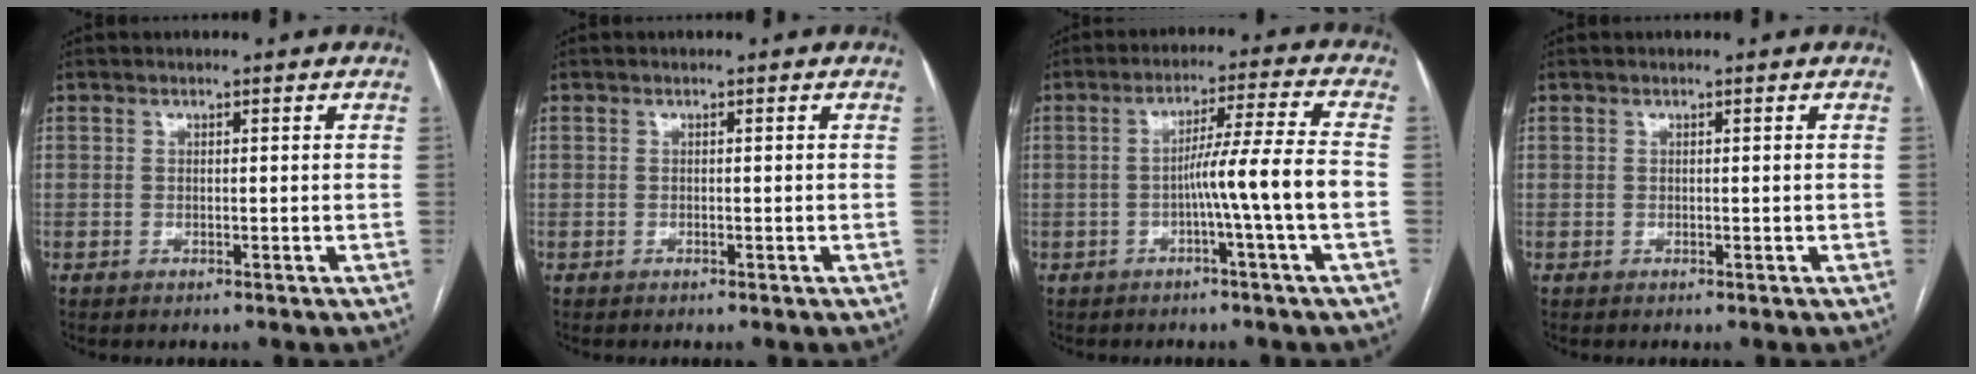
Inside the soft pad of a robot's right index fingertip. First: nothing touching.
{"total": 0.0}
{"total": 8.4, "force": [-2.3, -1.9, 7.9], "torque": [-0.129, 0.012, -0.036]}
{"total": 0.0}